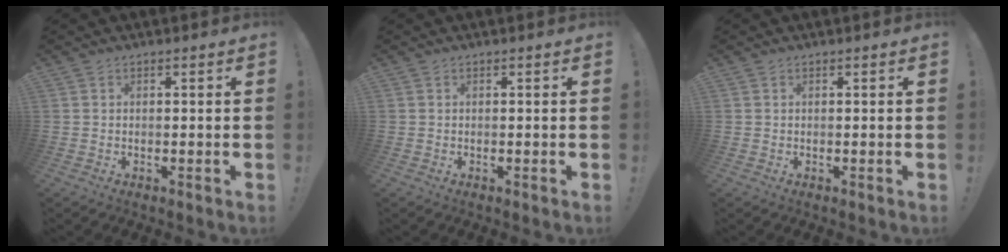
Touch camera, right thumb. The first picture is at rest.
{"total": 0.0}
{"total": 0.0}